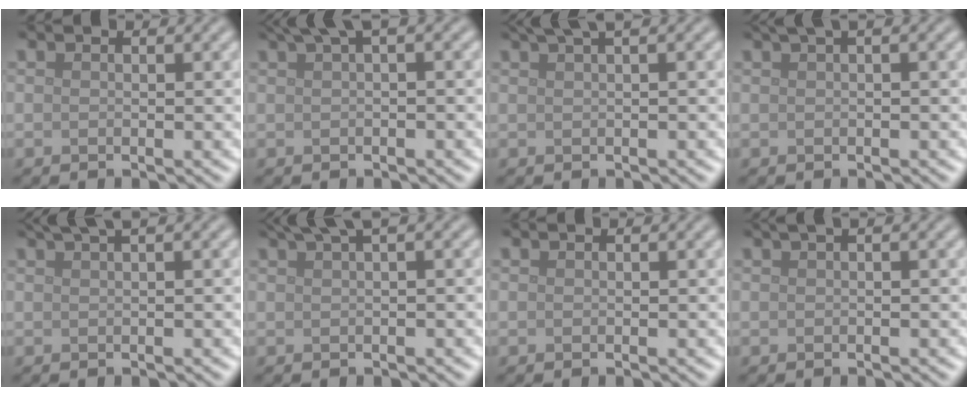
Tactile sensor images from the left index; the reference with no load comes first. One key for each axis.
{"total": 2.8, "fx": 1.4, "fy": 0.6, "fz": 2.3, "tx": -0.032, "ty": 0.010, "tz": 0.023}
{"total": 3.1, "fx": 2.0, "fy": 0.8, "fz": 2.3, "tx": -0.025, "ty": 0.009, "tz": 0.027}
{"total": 2.6, "fx": 1.3, "fy": 0.8, "fz": 2.2, "tx": -0.028, "ty": 0.007, "tz": 0.016}
{"total": 2.8, "fx": 2.0, "fy": 0.6, "fz": 2.0, "tx": -0.023, "ty": 0.007, "tz": 0.027}
{"total": 3.2, "fx": 2.0, "fy": 0.6, "fz": 2.4, "tx": -0.031, "ty": 0.012, "tz": 0.032}
{"total": 0.0}
{"total": 1.9, "fx": 0.9, "fy": 0.6, "fz": 1.6, "tx": -0.022, "ty": 0.006, "tz": 0.010}